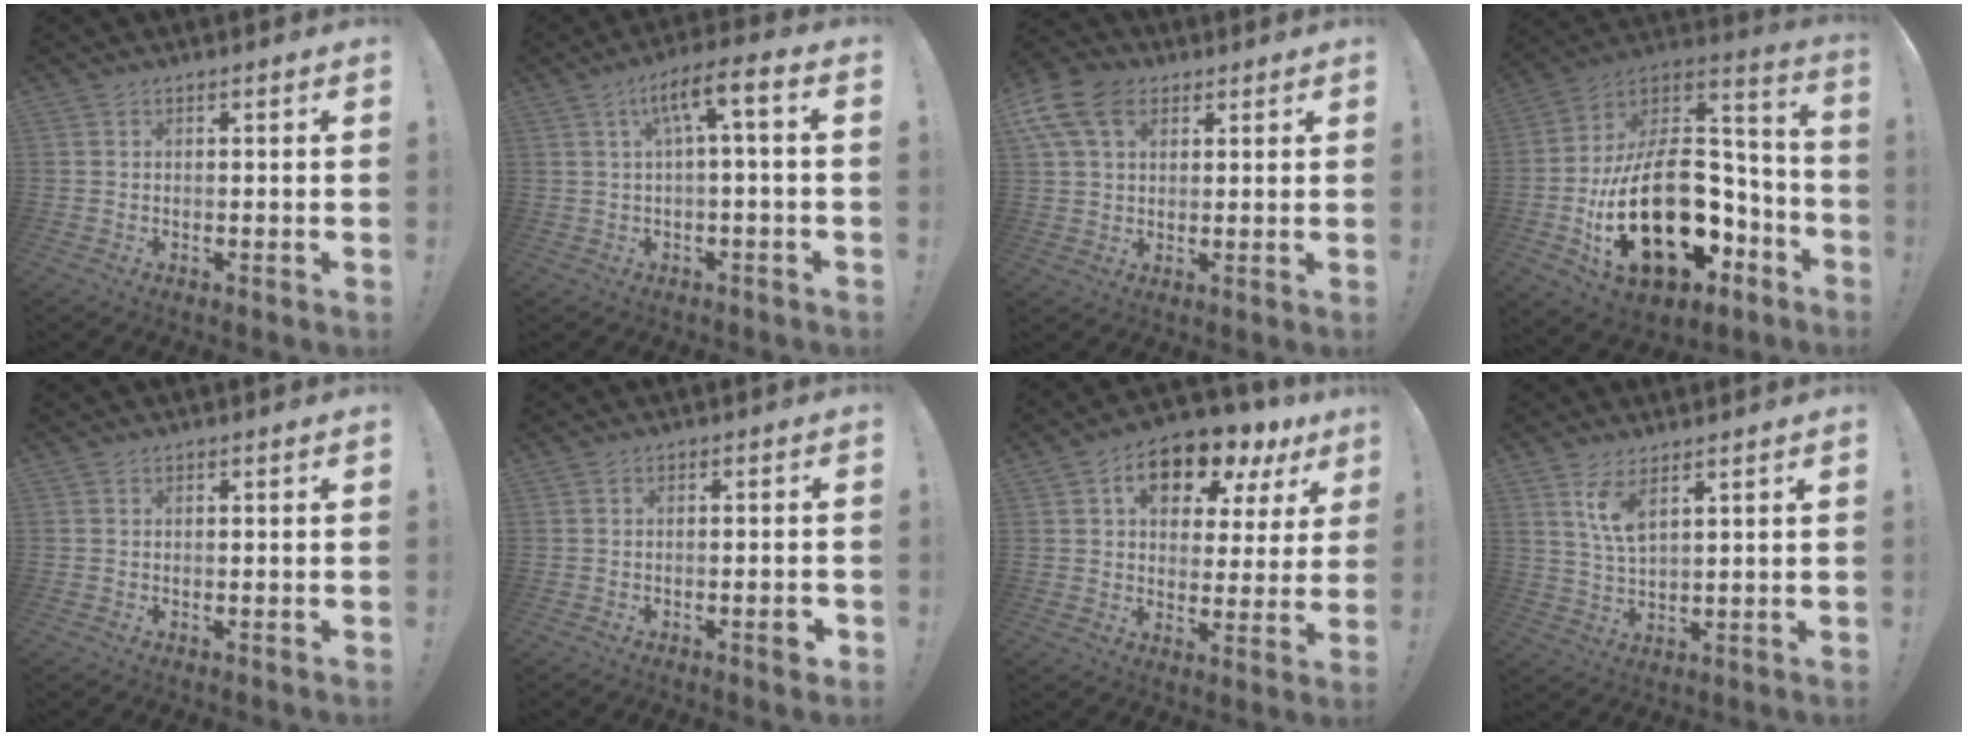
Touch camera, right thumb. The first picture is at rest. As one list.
[{"total": 8.5, "force": [1.1, 1.8, 8.3], "torque": [-0.127, -0.002, 0.015]}, {"total": 12.7, "force": [5.5, 8.7, 7.5], "torque": [-0.138, -0.013, 0.107]}, {"total": 30.1, "force": [-8.0, 18.4, 22.4], "torque": [-0.392, 0.034, -0.101]}, {"total": 0.0}, {"total": 3.2, "force": [-1.6, 0.6, 2.7], "torque": [-0.036, 0.005, -0.025]}, {"total": 12.9, "force": [7.5, 7.3, 7.6], "torque": [-0.109, -0.045, 0.131]}, {"total": 7.2, "force": [4.3, 2.6, 5.1], "torque": [-0.093, -0.020, 0.077]}]